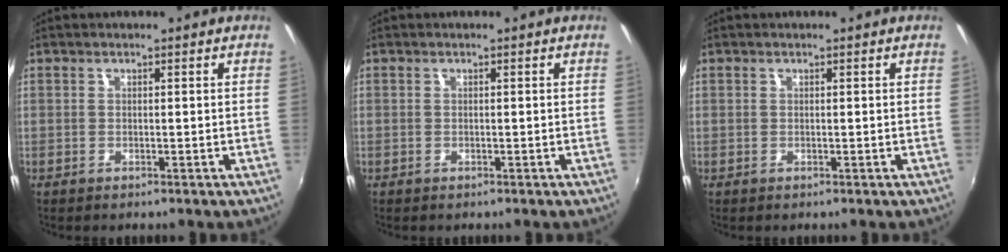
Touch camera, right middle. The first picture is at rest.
{"total": 0.0}
{"total": 0.0}